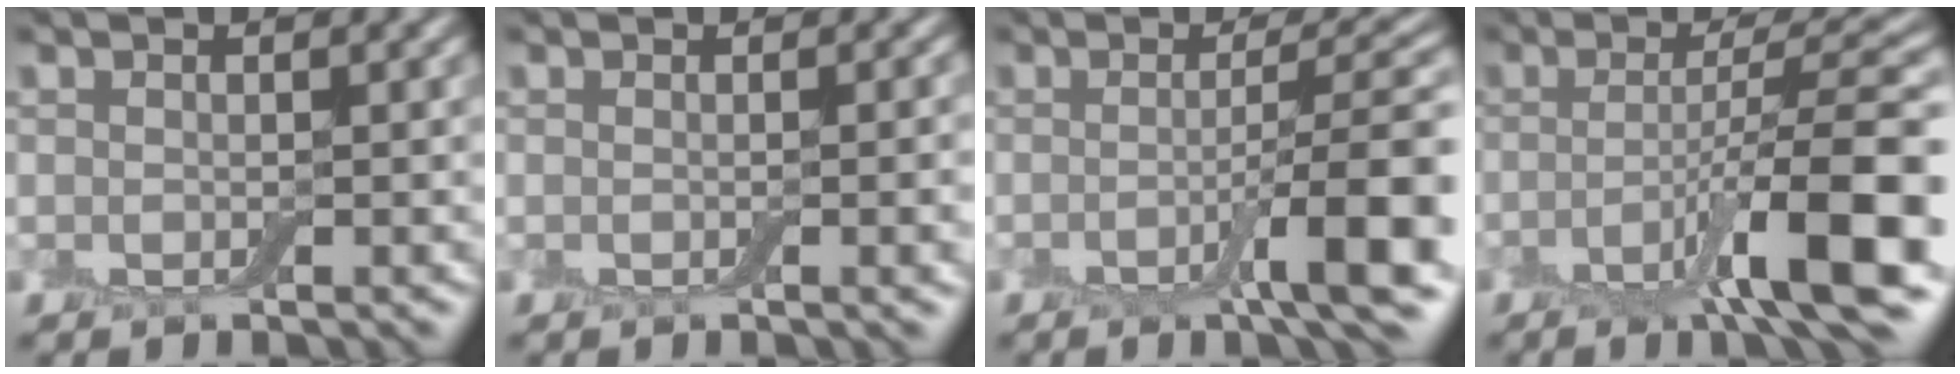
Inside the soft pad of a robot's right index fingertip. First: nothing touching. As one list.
[{"total": 2.9, "force": [-0.3, 0.9, 2.7], "torque": [-0.019, 0.004, -0.004]}, {"total": 7.3, "force": [-1.8, 1.2, 7.0], "torque": [-0.097, 0.002, -0.033]}, {"total": 9.9, "force": [-3.3, 1.5, 9.2], "torque": [-0.127, 0.009, -0.062]}]